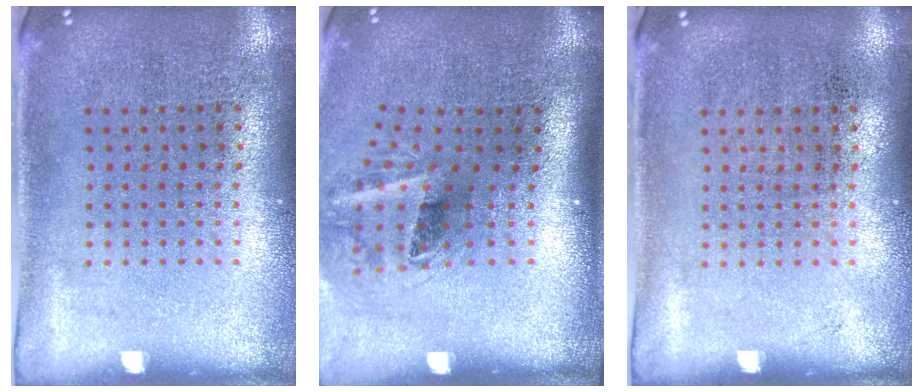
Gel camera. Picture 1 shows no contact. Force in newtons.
{"total": 2.2, "press": 1.3, "slide": 1.7}
{"total": 0.0}